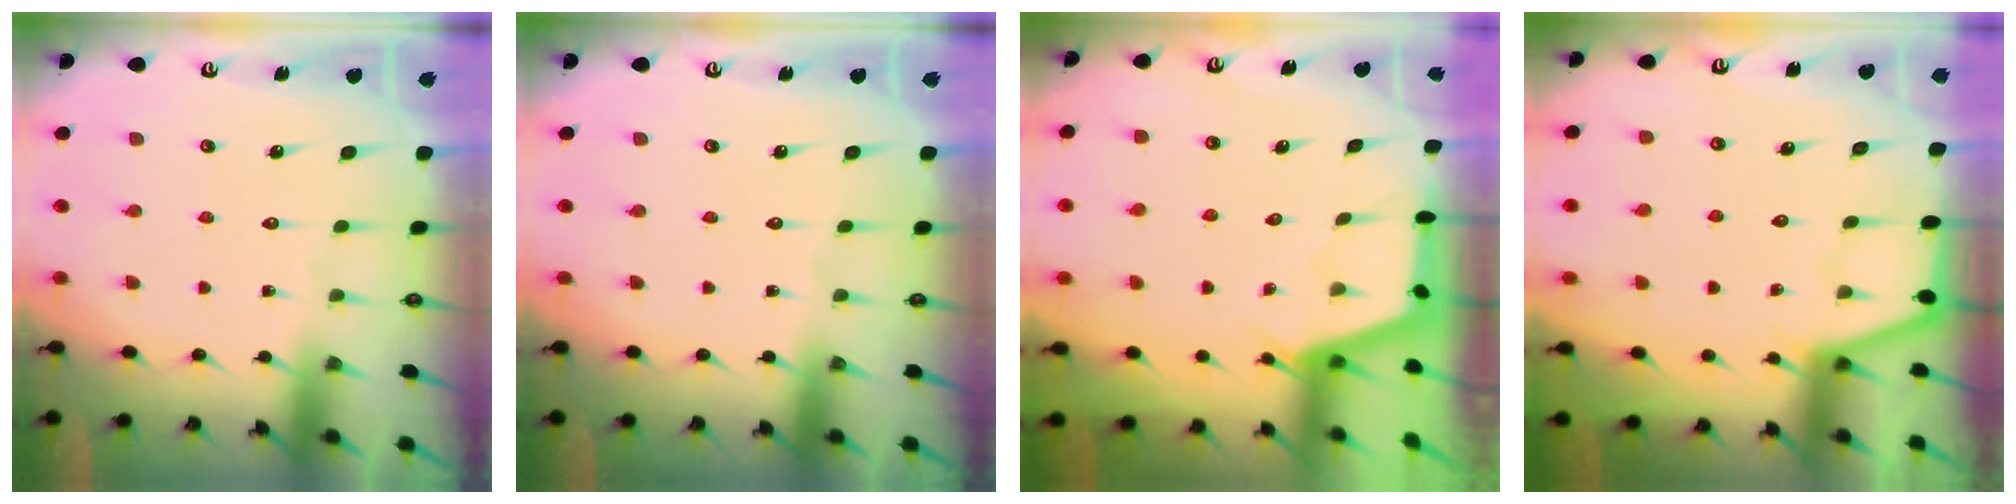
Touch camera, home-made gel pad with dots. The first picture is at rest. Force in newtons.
{"total": 0.0}
{"total": 2.6, "press": 2.6, "slide": 0.3}
{"total": 3.2, "press": 3.1, "slide": 0.3}